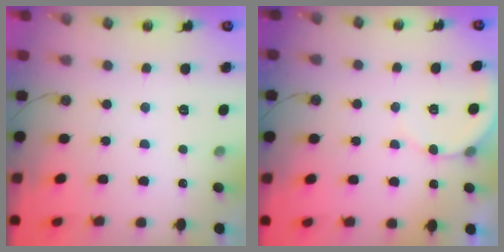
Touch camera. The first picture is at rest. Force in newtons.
{"total": 4.4, "press": 4.3, "slide": 1.0}